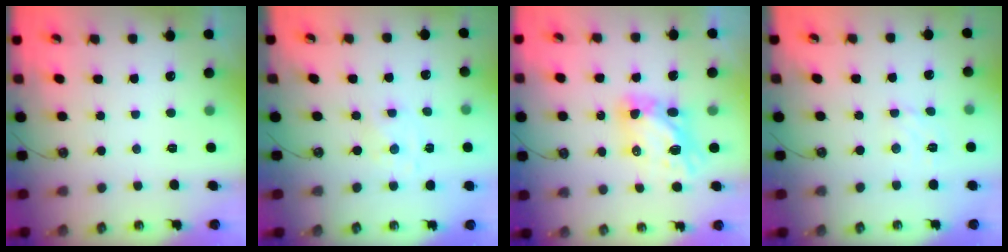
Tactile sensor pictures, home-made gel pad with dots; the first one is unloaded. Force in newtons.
{"total": 1.1, "press": 1.1, "slide": 0.2}
{"total": 9.1, "press": 9.0, "slide": 1.1}
{"total": 2.5, "press": 2.5, "slide": 0.3}